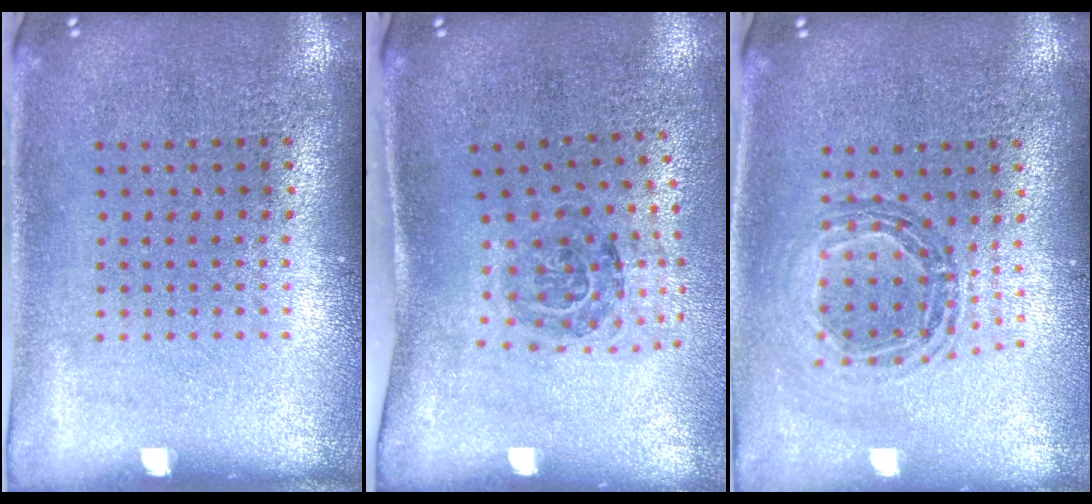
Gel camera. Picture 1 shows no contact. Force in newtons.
{"total": 1.4, "press": 1.0, "slide": 1.0}
{"total": 0.8, "press": 0.8, "slide": 0.1}